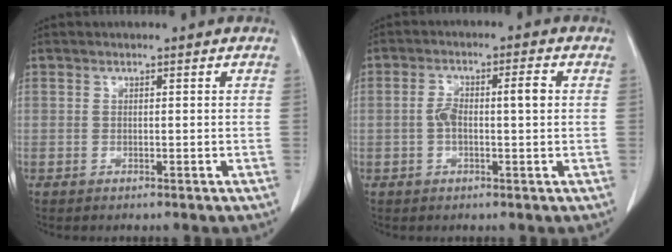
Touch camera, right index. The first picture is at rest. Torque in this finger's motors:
{"motor_torque": [0.14, 0.06, 0.11, 0.04]}